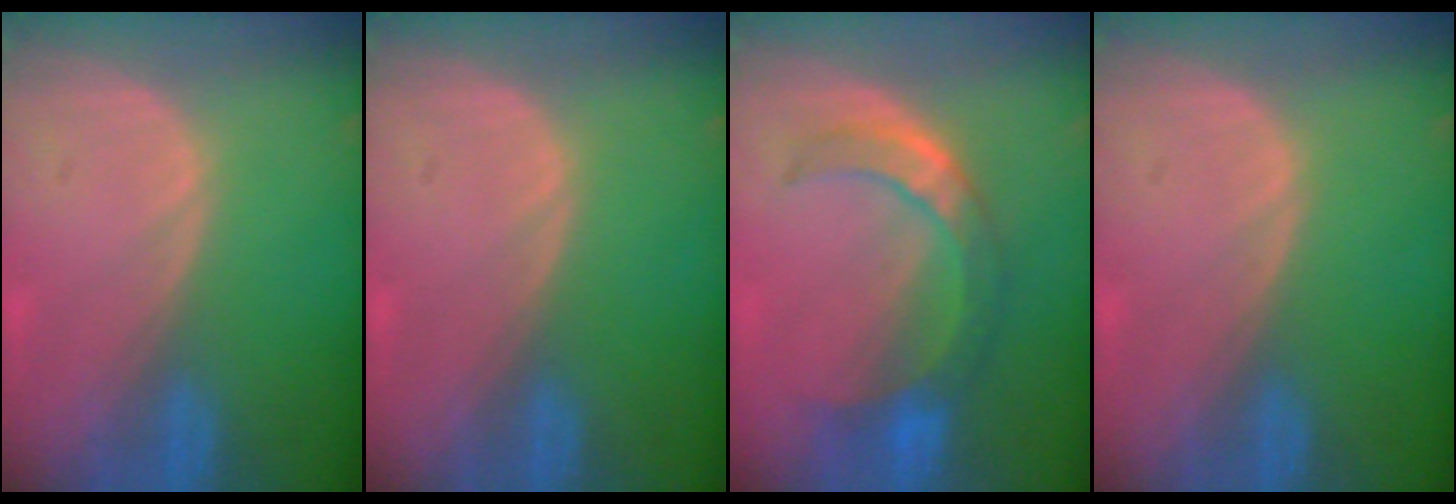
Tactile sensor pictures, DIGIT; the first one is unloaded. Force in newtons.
{"total": 0.0}
{"total": 7.0, "press": 6.8, "slide": 1.4}
{"total": 0.0}